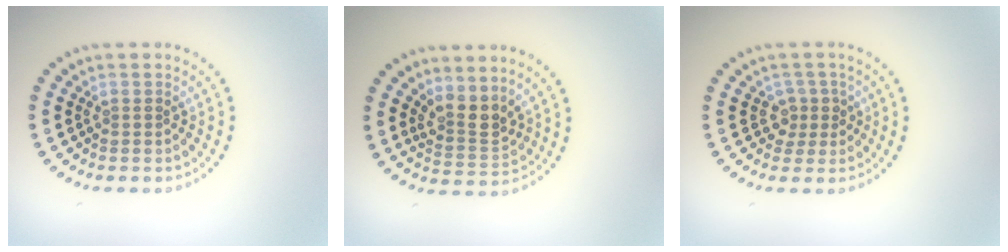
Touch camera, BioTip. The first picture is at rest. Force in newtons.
{"total": 2.9, "press": 2.3, "slide": 1.7}
{"total": 2.1, "press": 1.6, "slide": 1.3}